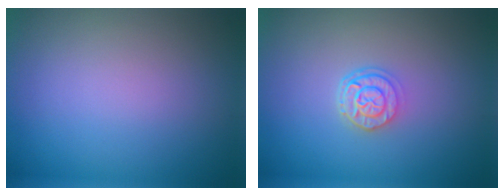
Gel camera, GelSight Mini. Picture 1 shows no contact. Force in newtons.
{"total": 2.6, "press": 2.1, "slide": 1.5}